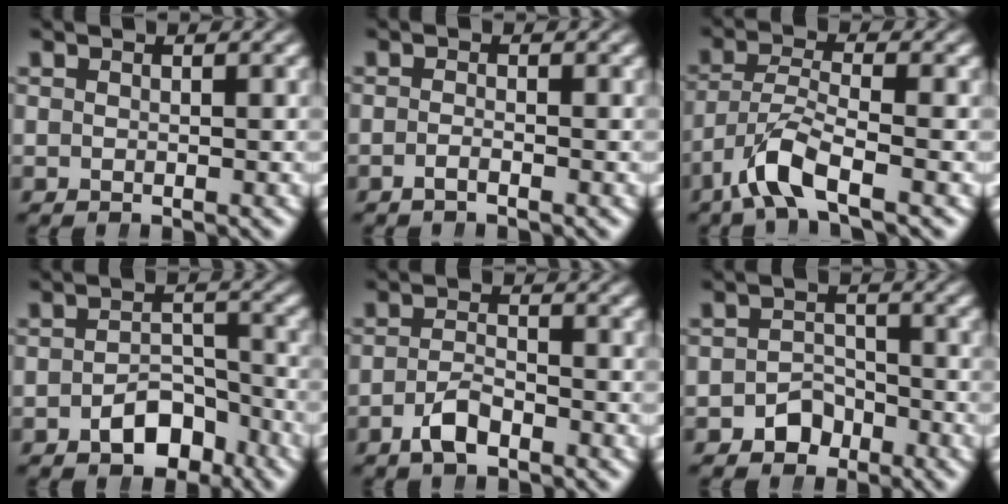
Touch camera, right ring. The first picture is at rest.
{"total": 1.3, "force": [-1.2, 0.2, 0.6], "torque": [-0.017, -0.004, -0.023]}
{"total": 4.1, "force": [-1.8, 1.6, 3.3], "torque": [-0.080, -0.021, -0.021]}
{"total": 4.2, "force": [-2.7, 2.5, 1.9], "torque": [-0.016, -0.007, -0.042]}
{"total": 2.7, "force": [-2.1, 1.0, 1.5], "torque": [-0.023, -0.006, -0.033]}
{"total": 3.4, "force": [-2.4, 2.4, 0.6], "torque": [-0.005, -0.010, -0.037]}